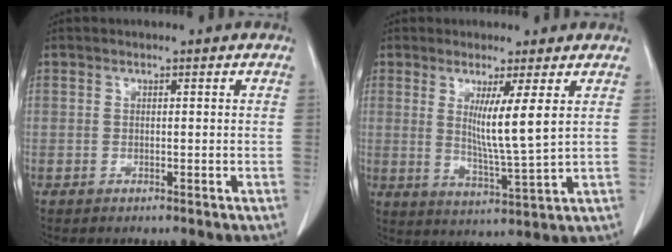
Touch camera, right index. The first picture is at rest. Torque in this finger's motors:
{"motor_torque": [1.11, 0.47, 0.48, 0.16]}